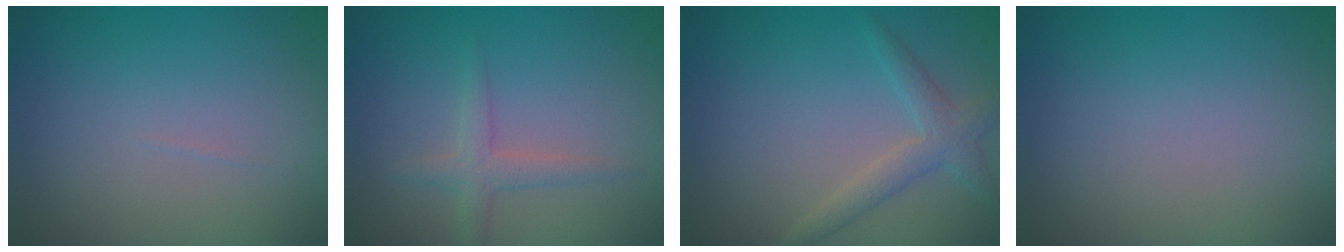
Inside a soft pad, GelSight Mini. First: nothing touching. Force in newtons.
{"total": 1.9, "press": 1.9, "slide": 0.2}
{"total": 2.4, "press": 2.4, "slide": 0.2}
{"total": 0.0}